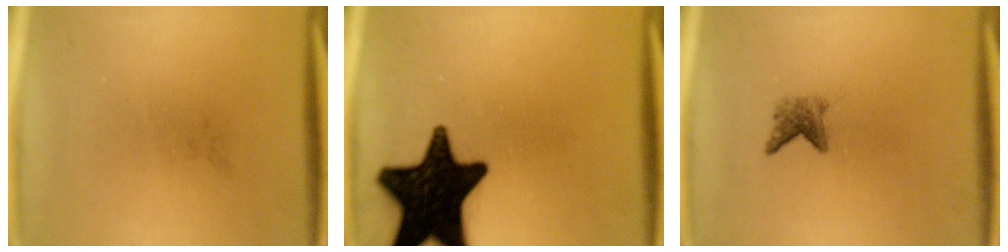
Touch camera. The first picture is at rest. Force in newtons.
{"total": 19.4}
{"total": 2.1}